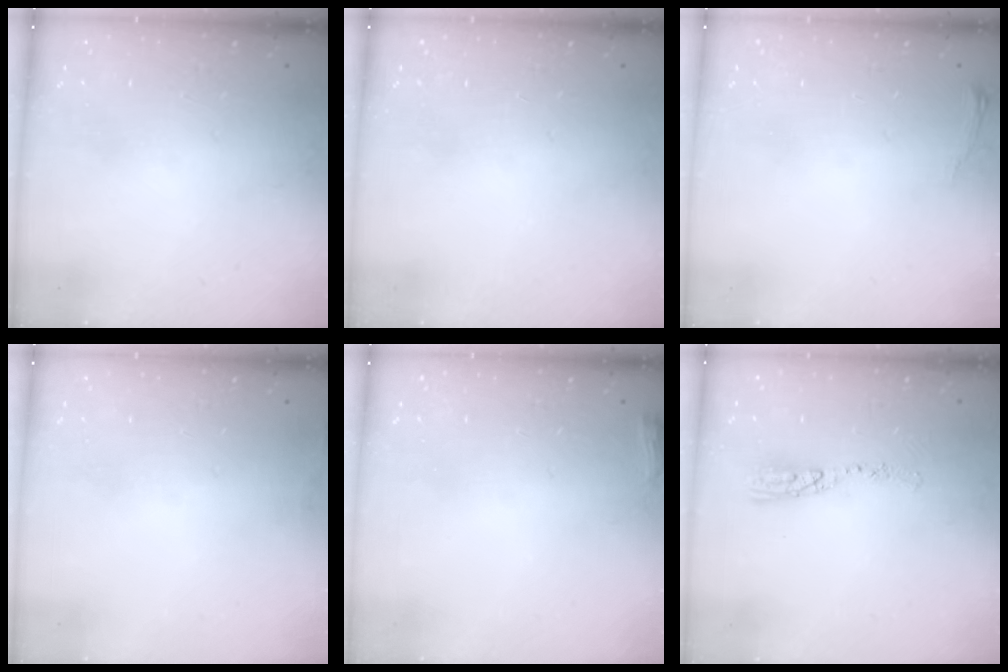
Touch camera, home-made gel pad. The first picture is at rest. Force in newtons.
{"total": 0.0}
{"total": 3.1, "press": 3.1, "slide": 0.5}
{"total": 2.9, "press": 2.4, "slide": 1.6}
{"total": 4.7, "press": 4.6, "slide": 0.8}
{"total": 8.1, "press": 8.1, "slide": 0.6}